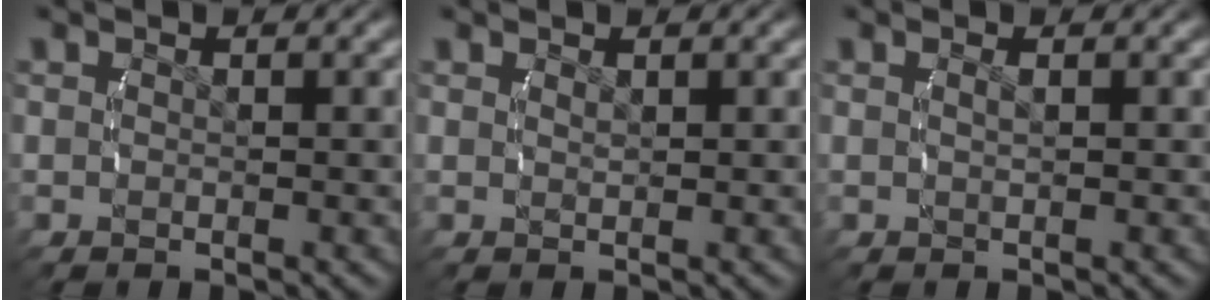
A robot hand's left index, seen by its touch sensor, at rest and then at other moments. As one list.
[{"total": 0.7, "force": [0.4, -0.5, 0.2], "torque": [-0.002, -0.006, 0.014]}, {"total": 0.7, "force": [0.0, -0.3, 0.6], "torque": [-0.013, -0.004, 0.004]}]